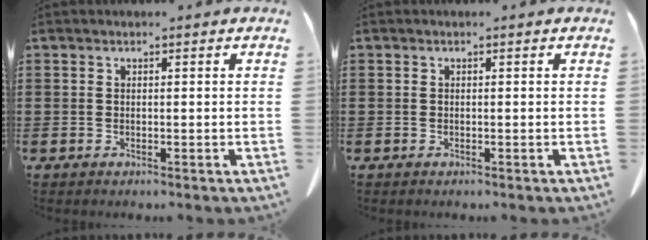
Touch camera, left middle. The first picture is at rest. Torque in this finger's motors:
{"motor_torque": [-1.04, -1.10, 0.00, -0.01]}